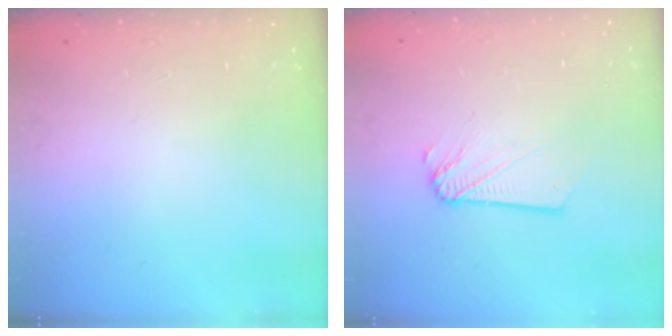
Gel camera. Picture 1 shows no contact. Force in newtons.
{"total": 2.1, "press": 2.1, "slide": 0.3}